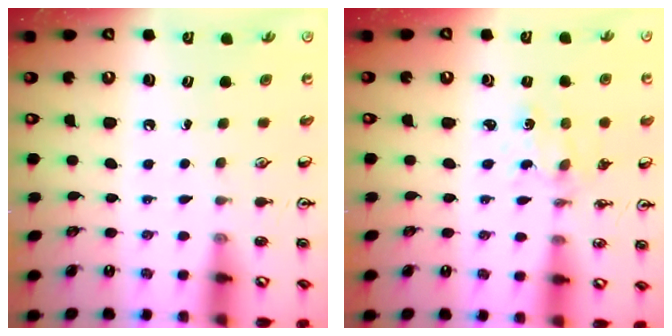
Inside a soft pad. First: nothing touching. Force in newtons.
{"total": 1.2, "press": 1.2, "slide": 0.1}